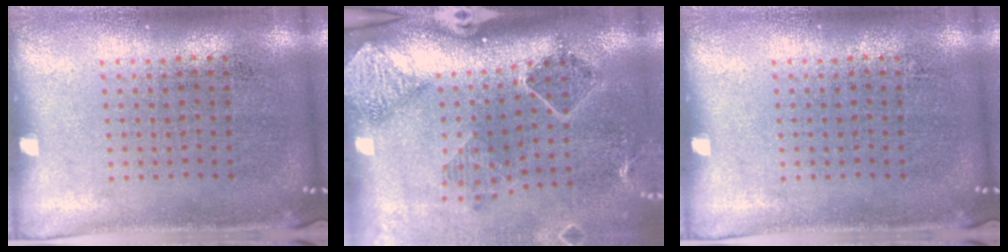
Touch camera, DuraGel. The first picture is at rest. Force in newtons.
{"total": 1.8, "press": 1.6, "slide": 0.7}
{"total": 0.0}